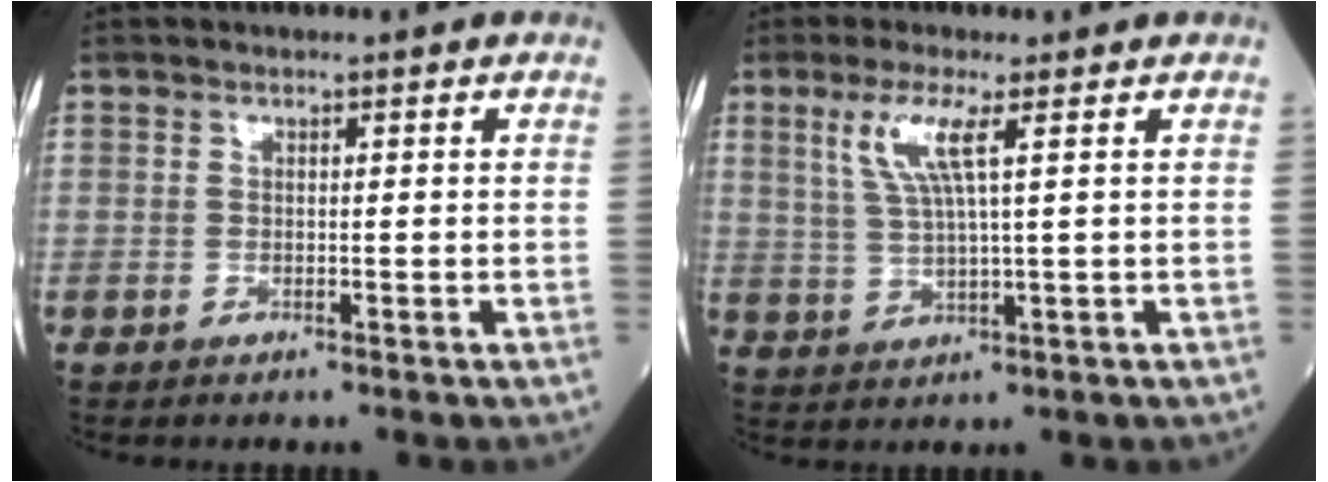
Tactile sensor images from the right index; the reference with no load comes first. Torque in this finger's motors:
{"motor_torque": [0.13, 0.12, 0.12, 0.05]}